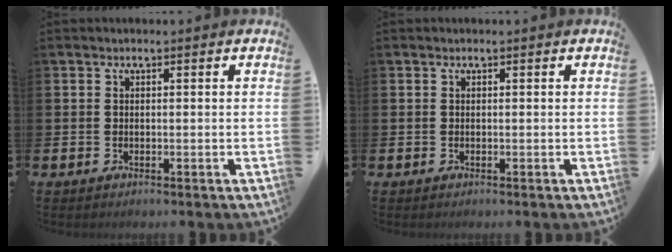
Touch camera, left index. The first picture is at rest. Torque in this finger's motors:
{"motor_torque": [-0.01, 0.01, 0.00, 0.00]}